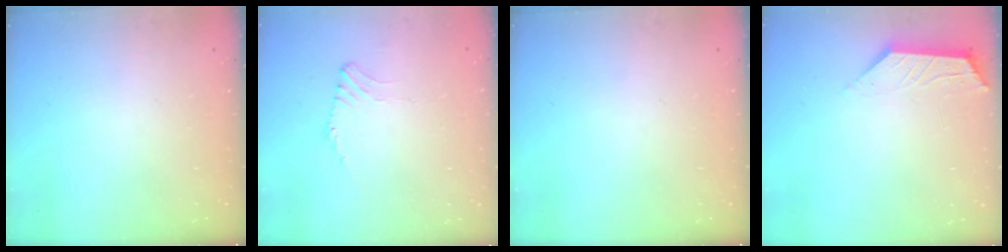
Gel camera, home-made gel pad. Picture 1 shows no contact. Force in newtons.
{"total": 0.0}
{"total": 0.0}
{"total": 2.0, "press": 1.9, "slide": 0.4}